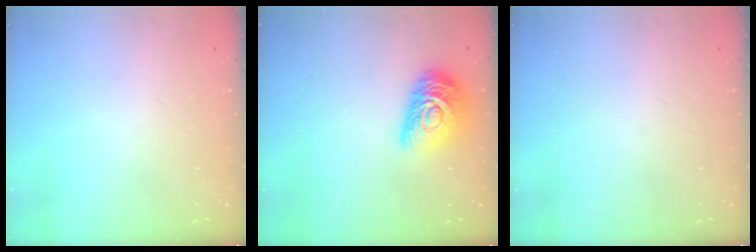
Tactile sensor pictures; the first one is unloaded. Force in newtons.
{"total": 14.0, "press": 14.0, "slide": 1.1}
{"total": 0.0}